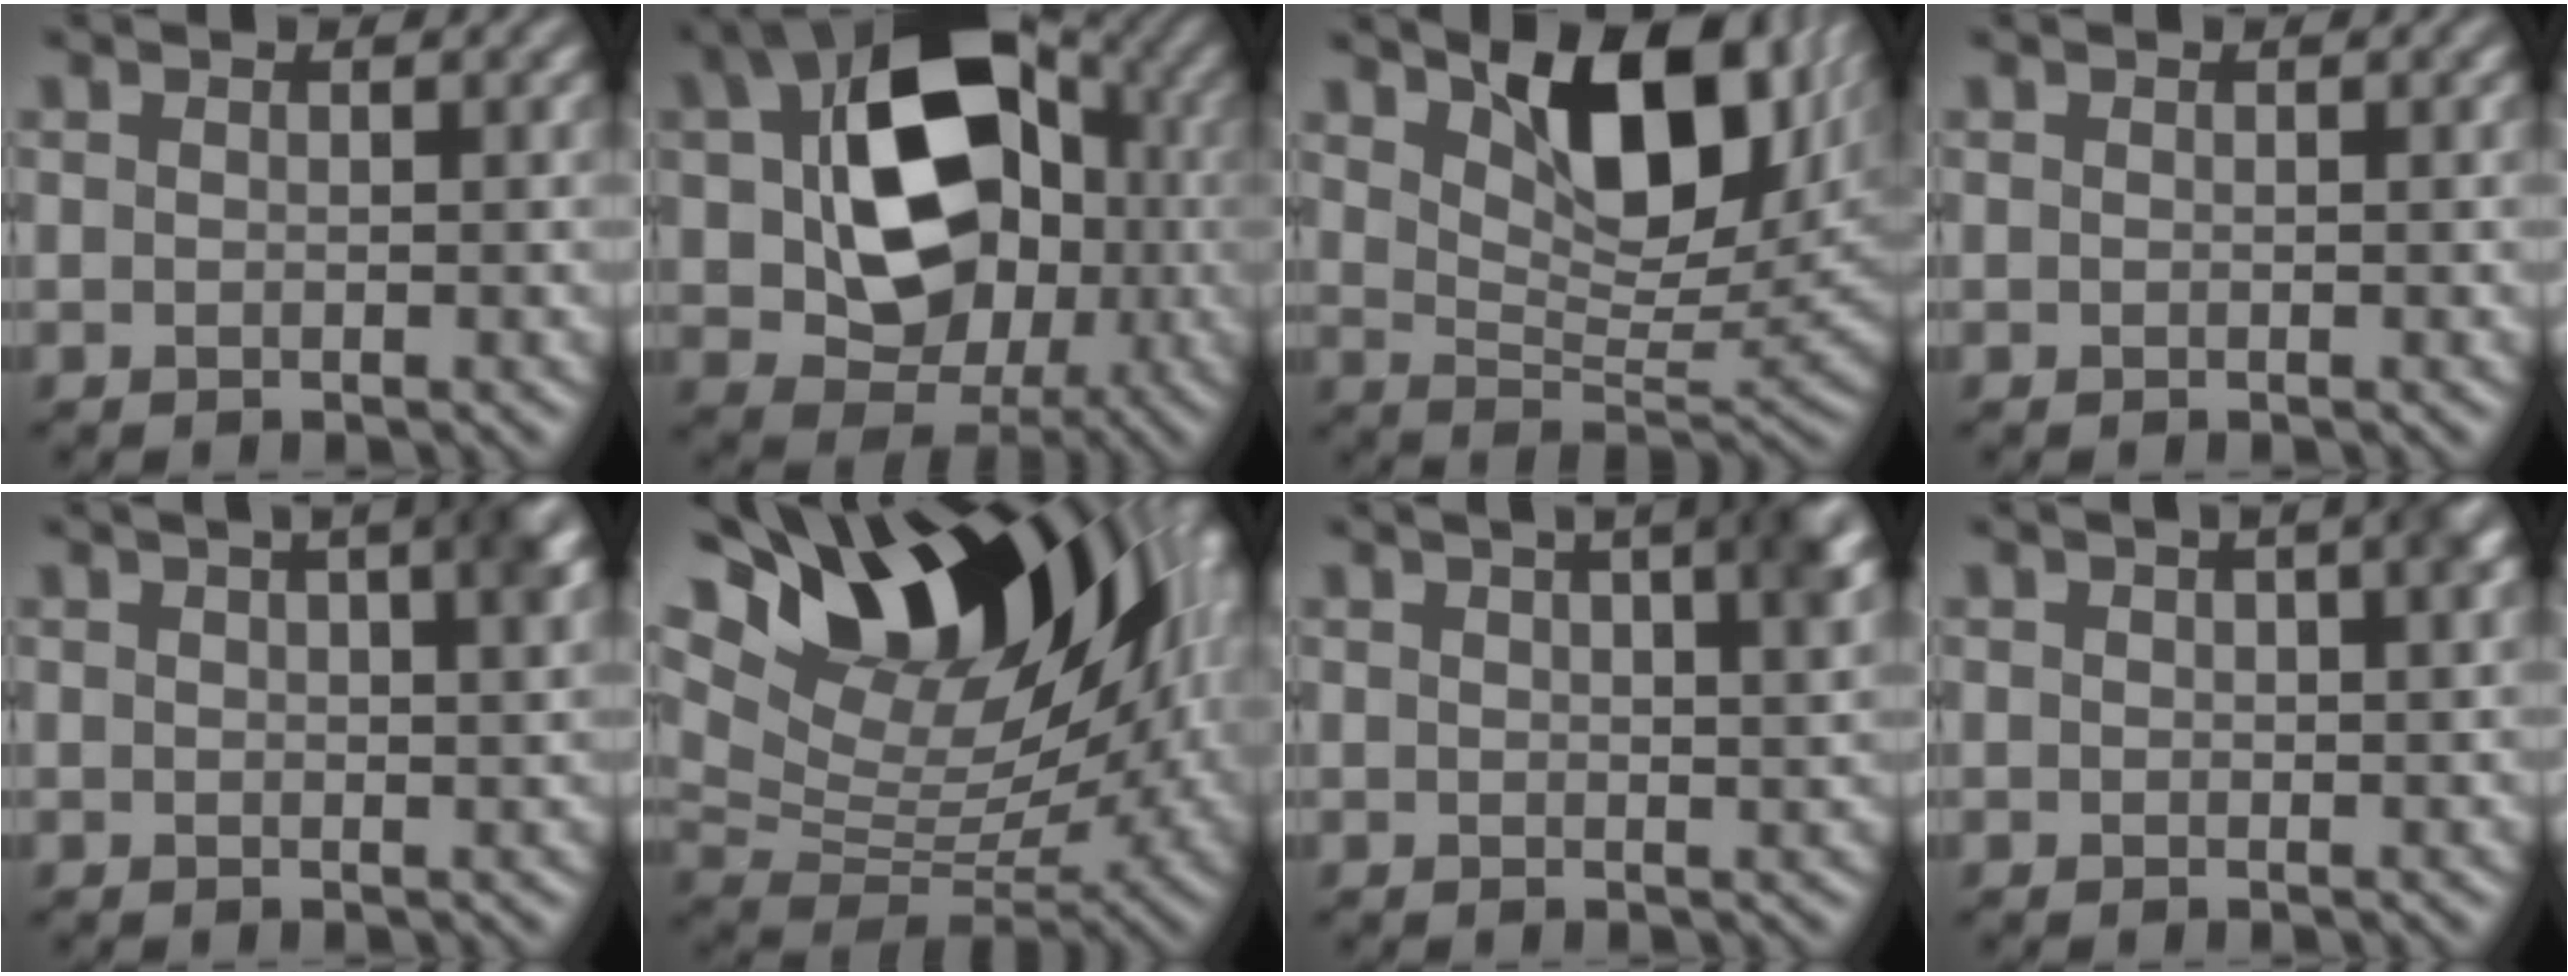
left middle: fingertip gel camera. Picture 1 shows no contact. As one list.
[{"total": 14.3, "force": [1.4, 10.3, 9.8], "torque": [-0.147, -0.004, 0.029]}, {"total": 10.3, "force": [5.3, 4.4, 7.7], "torque": [-0.119, 0.000, 0.089]}, {"total": 0.0}, {"total": 3.9, "force": [1.7, 1.3, 3.3], "torque": [-0.032, 0.014, 0.026]}, {"total": 17.4, "force": [7.5, 9.3, 12.6], "torque": [-0.211, 0.035, 0.127]}, {"total": 5.3, "force": [2.4, 2.0, 4.3], "torque": [-0.033, 0.026, 0.026]}, {"total": 1.8, "force": [0.7, 0.5, 1.6], "torque": [-0.016, 0.012, 0.008]}]